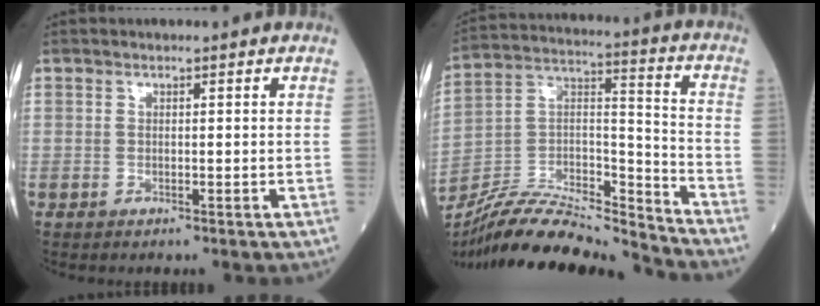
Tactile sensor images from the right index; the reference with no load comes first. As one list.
[{"total": 20.0, "force": [-18.9, 1.7, 6.4], "torque": [-0.124, 0.028, -0.329]}]